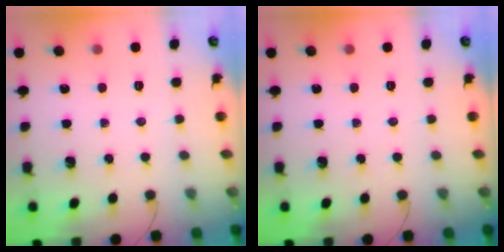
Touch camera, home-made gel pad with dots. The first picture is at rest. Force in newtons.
{"total": 0.0}